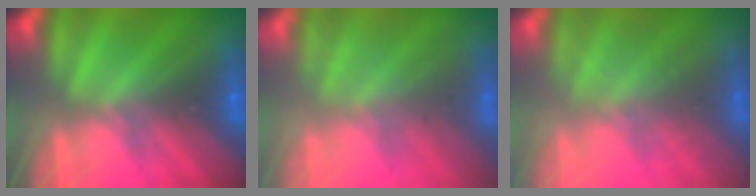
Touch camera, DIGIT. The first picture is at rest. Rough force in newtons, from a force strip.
{"total": 2.2}
{"total": 1.8}